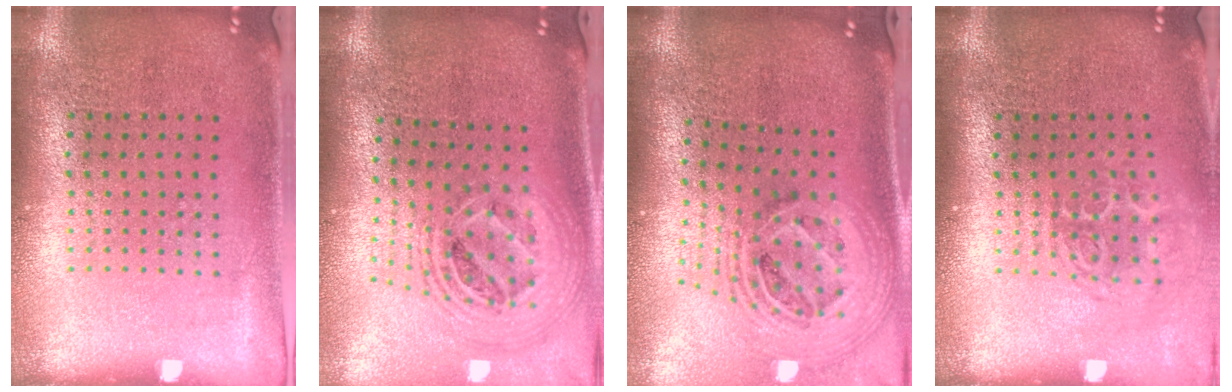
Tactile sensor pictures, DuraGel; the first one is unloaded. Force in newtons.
{"total": 2.4, "press": 1.8, "slide": 1.6}
{"total": 2.3, "press": 1.6, "slide": 1.6}
{"total": 1.8, "press": 1.2, "slide": 1.3}